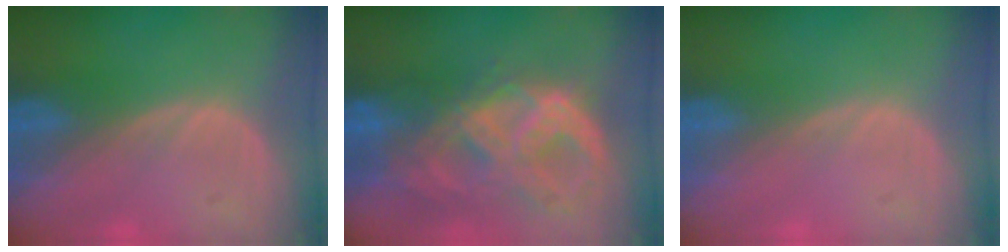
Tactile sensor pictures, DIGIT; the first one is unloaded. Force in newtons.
{"total": 11.2, "press": 9.5, "slide": 5.9}
{"total": 0.0}